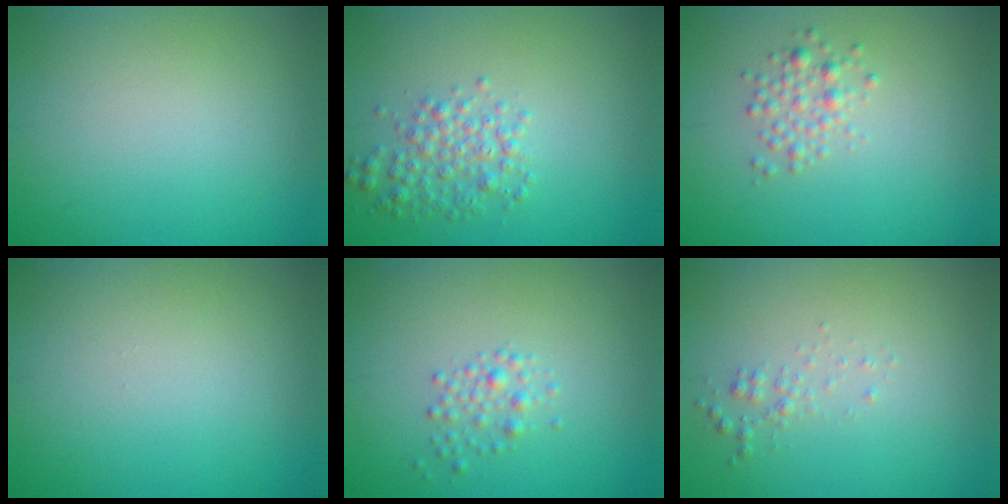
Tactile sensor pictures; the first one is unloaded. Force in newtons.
{"total": 2.6, "press": 2.6, "slide": 0.0}
{"total": 1.7, "press": 1.7, "slide": 0.1}
{"total": 0.0}
{"total": 1.4, "press": 1.4, "slide": 0.0}
{"total": 0.9, "press": 0.9, "slide": 0.0}